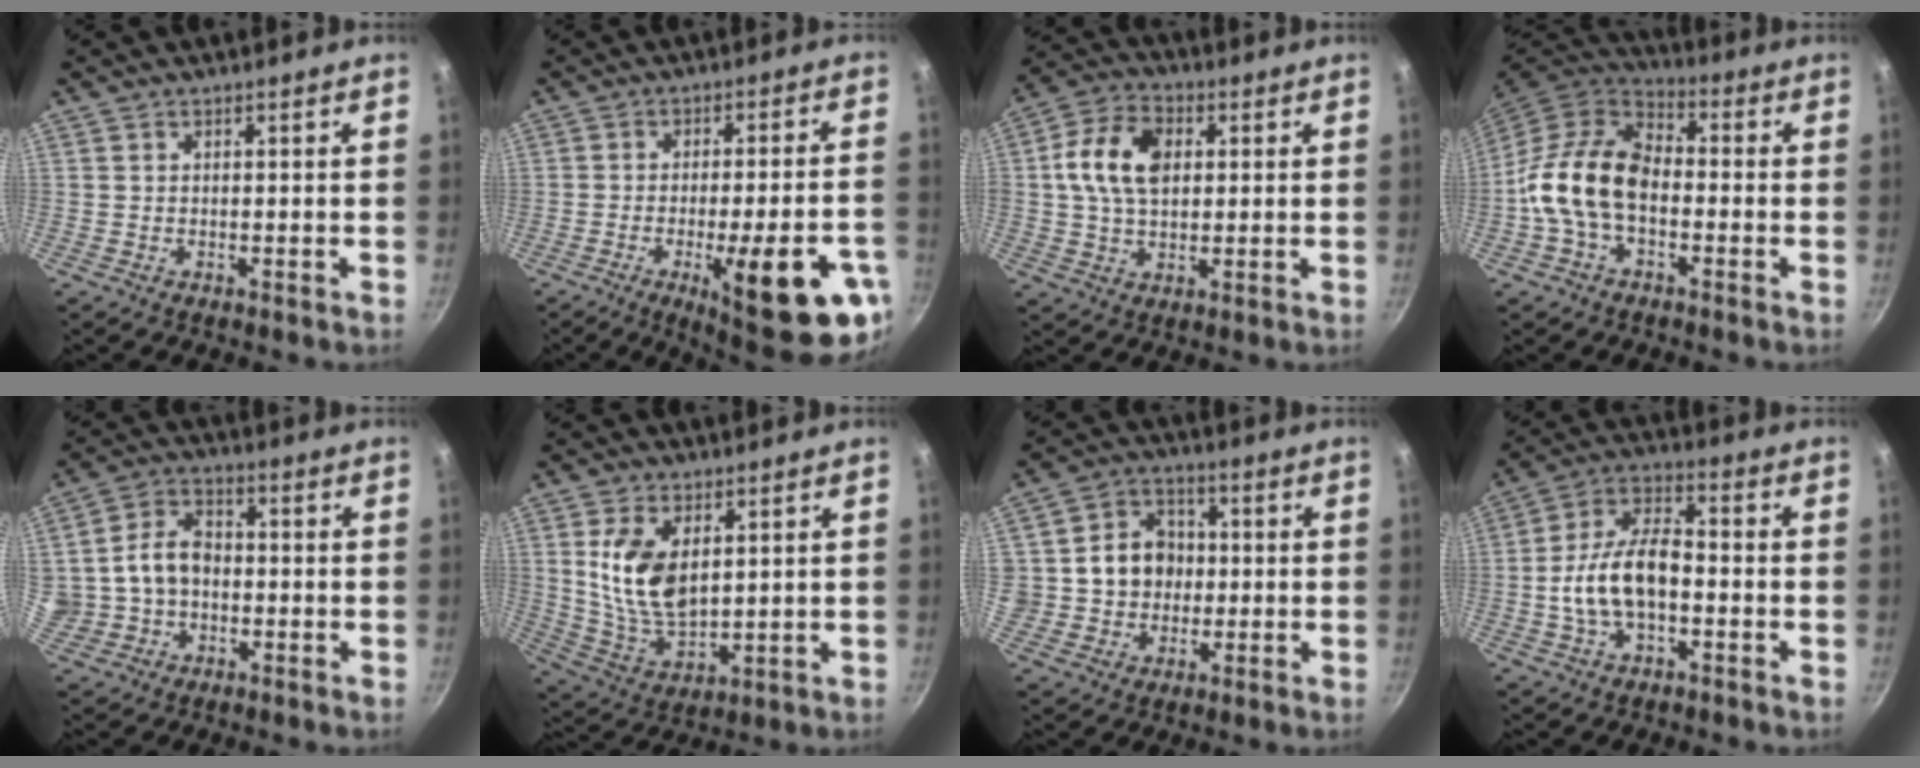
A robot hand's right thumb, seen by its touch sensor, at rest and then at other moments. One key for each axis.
{"total": 19.5, "fx": -7.3, "fy": 4.9, "fz": 17.4, "tx": -0.209, "ty": 0.015, "tz": -0.090}
{"total": 11.6, "fx": 1.9, "fy": 7.9, "fz": 8.3, "tx": -0.136, "ty": 0.011, "tz": 0.023}
{"total": 14.3, "fx": -2.4, "fy": 9.1, "fz": 10.8, "tx": -0.174, "ty": 0.039, "tz": -0.065}
{"total": 10.4, "fx": -0.5, "fy": 8.4, "fz": 6.1, "tx": -0.087, "ty": 0.024, "tz": -0.007}
{"total": 12.3, "fx": 3.0, "fy": 7.2, "fz": 9.5, "tx": -0.170, "ty": -0.026, "tz": 0.070}
{"total": 10.9, "fx": 0.4, "fy": 9.8, "fz": 4.8, "tx": -0.045, "ty": 0.017, "tz": 0.004}
{"total": 12.8, "fx": -2.3, "fy": 7.0, "fz": 10.4, "tx": -0.174, "ty": 0.041, "tz": -0.052}